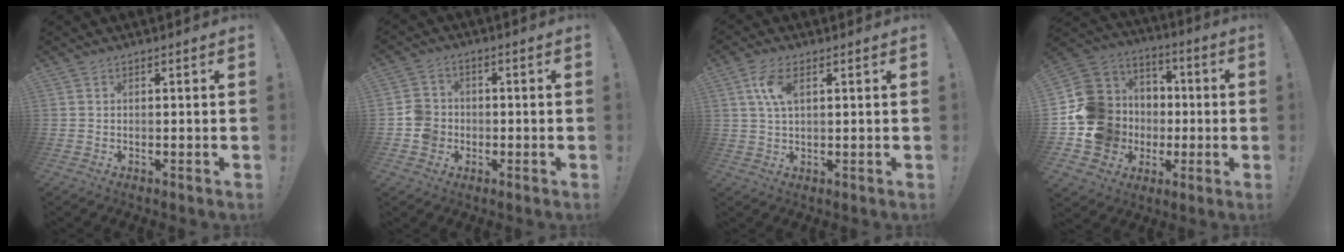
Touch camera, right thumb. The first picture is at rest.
{"total": 7.6, "force": [-2.4, 6.7, 2.7], "torque": [-0.039, 0.026, -0.041]}
{"total": 6.5, "force": [2.2, 3.0, 5.4], "torque": [-0.107, 0.000, 0.037]}
{"total": 19.5, "force": [-2.2, 18.0, 7.2], "torque": [-0.128, 0.019, 0.009]}